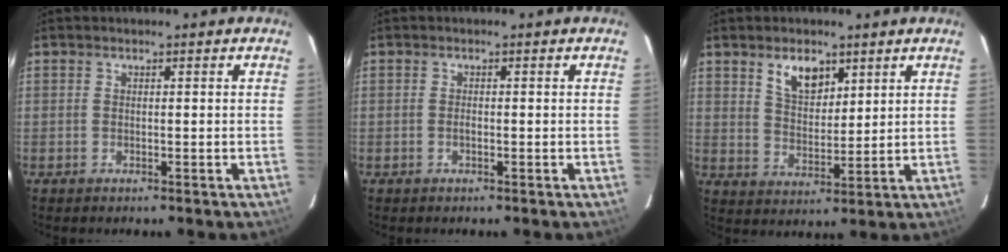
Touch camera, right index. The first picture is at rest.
{"total": 0.7, "force": [-0.3, 0.3, 0.5], "torque": [-0.012, 0.002, -0.004]}
{"total": 7.0, "force": [4.1, 3.8, 4.2], "torque": [-0.068, 0.006, 0.081]}